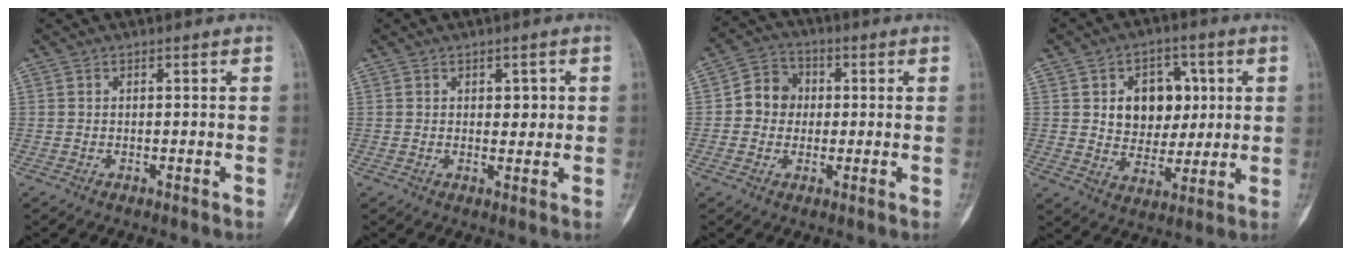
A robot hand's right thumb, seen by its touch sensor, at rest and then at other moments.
{"total": 2.7, "force": [0.6, 1.7, 2.0], "torque": [-0.005, -0.002, 0.009]}
{"total": 6.9, "force": [0.1, 6.3, 2.9], "torque": [-0.019, 0.015, -0.011]}
{"total": 11.8, "force": [2.6, 9.0, 7.3], "torque": [-0.053, -0.007, 0.047]}